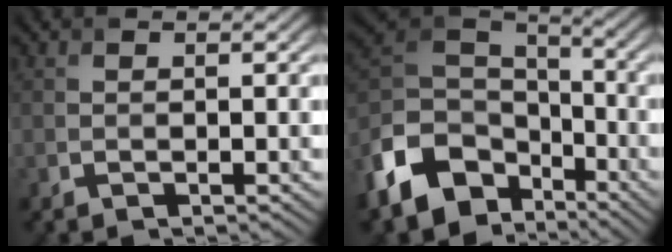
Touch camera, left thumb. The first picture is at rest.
{"total": 14.6, "force": [-7.4, 10.1, 7.5], "torque": [-0.208, -0.026, -0.145]}